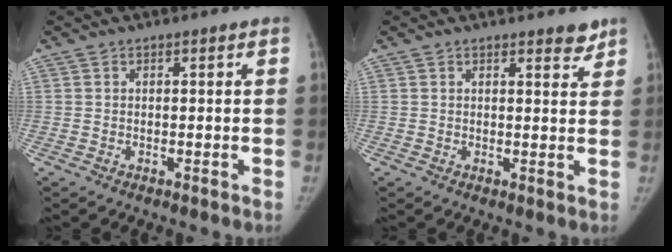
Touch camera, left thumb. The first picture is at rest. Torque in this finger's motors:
{"motor_torque": [0.44, -0.19, 0.18, -0.09, 0.00]}